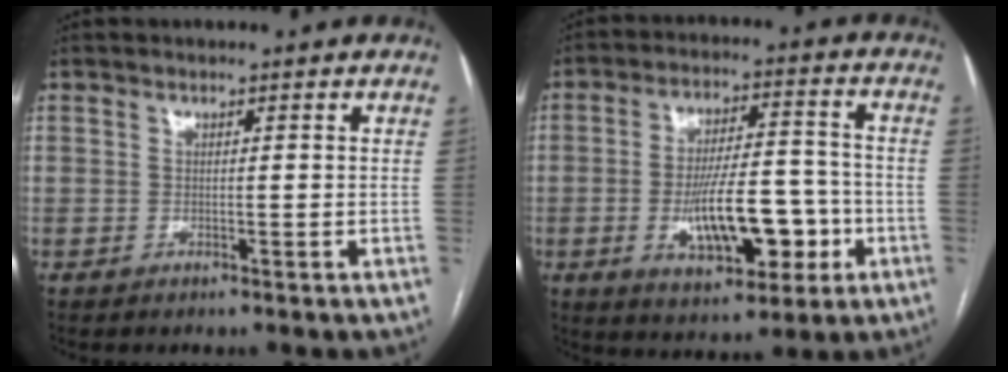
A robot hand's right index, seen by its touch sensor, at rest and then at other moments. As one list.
[{"total": 13.4, "force": [-3.6, 4.8, 11.9], "torque": [-0.201, 0.013, -0.051]}]